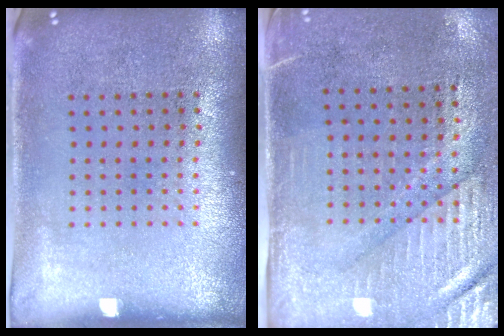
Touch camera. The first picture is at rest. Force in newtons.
{"total": 3.1, "press": 2.6, "slide": 1.6}